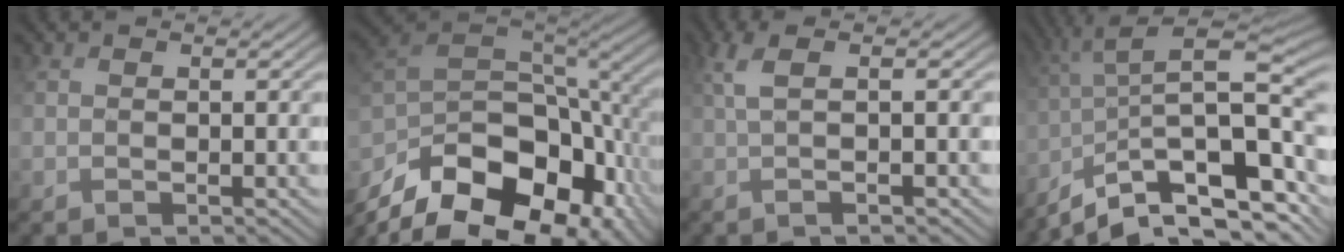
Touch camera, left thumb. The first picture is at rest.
{"total": 17.7, "force": [-9.4, 9.7, 11.3], "torque": [-0.280, -0.038, -0.145]}
{"total": 4.7, "force": [0.5, 1.0, 4.6], "torque": [-0.080, 0.015, -0.001]}
{"total": 15.5, "force": [-8.3, 4.3, 12.4], "torque": [-0.231, 0.002, -0.129]}